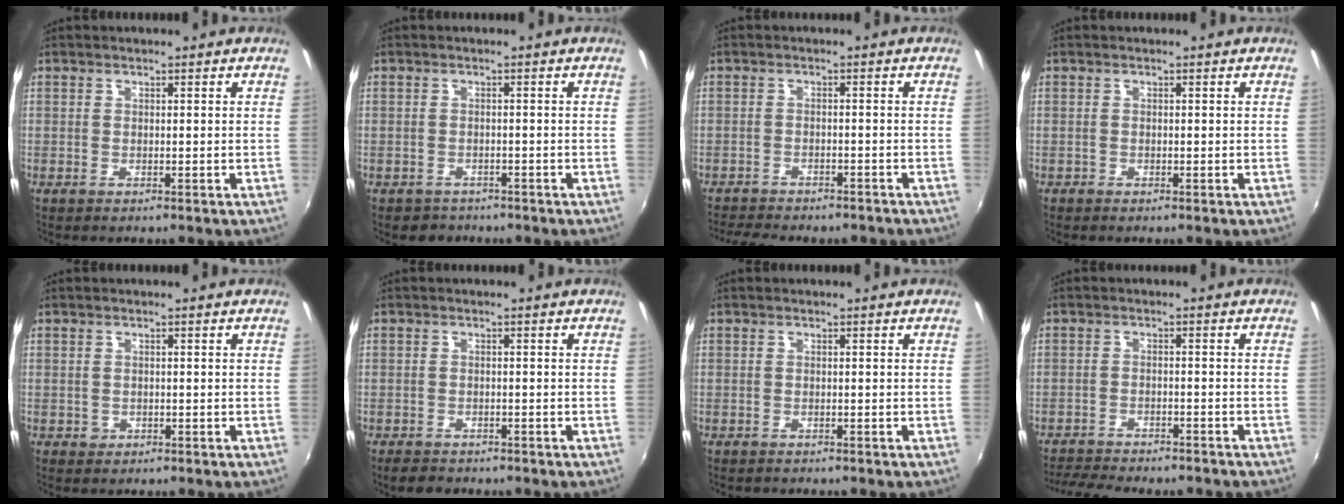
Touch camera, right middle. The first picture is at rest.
{"total": 2.7, "force": [-1.9, 1.8, 0.1], "torque": [-0.008, -0.001, -0.029]}
{"total": 8.0, "force": [-7.2, 2.0, 2.8], "torque": [-0.072, -0.017, -0.109]}
{"total": 0.6, "force": [-0.5, 0.3, 0.1], "torque": [-0.002, -0.004, -0.011]}
{"total": 1.4, "force": [-0.4, 1.3, 0.3], "torque": [-0.005, -0.003, -0.004]}
{"total": 3.1, "force": [-2.5, 1.7, 0.8], "torque": [-0.025, -0.006, -0.044]}
{"total": 0.9, "force": [-0.8, 0.4, 0.0], "torque": [-0.005, -0.002, -0.013]}
{"total": 9.1, "force": [-8.3, 1.8, 3.2], "torque": [-0.086, -0.019, -0.129]}